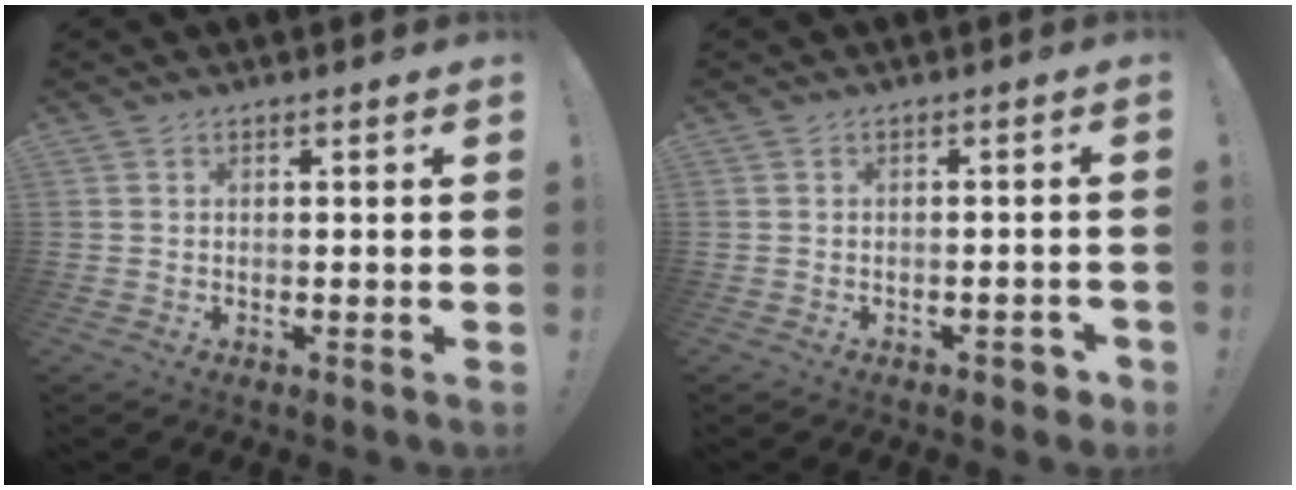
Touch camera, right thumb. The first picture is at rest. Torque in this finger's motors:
{"motor_torque": [0.26, 0.04, 0.24, -0.01, 0.03]}